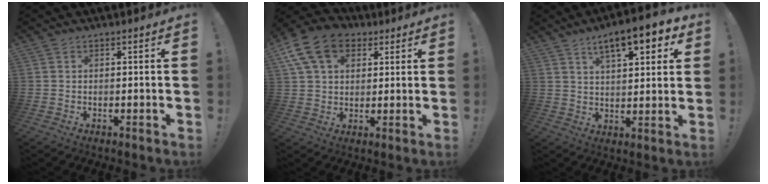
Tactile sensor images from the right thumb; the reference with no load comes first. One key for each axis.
{"total": 15.1, "fx": 6.5, "fy": 10.6, "fz": 8.5, "tx": -0.144, "ty": -0.019, "tz": 0.126}
{"total": 11.4, "fx": 6.1, "fy": 3.7, "fz": 8.9, "tx": -0.134, "ty": -0.023, "tz": 0.098}